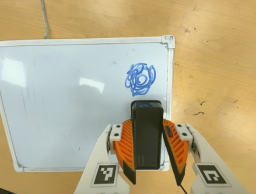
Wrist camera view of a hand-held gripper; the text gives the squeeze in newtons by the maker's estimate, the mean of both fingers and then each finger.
{"total": 4.5, "left": 3.5, "right": 5.4}